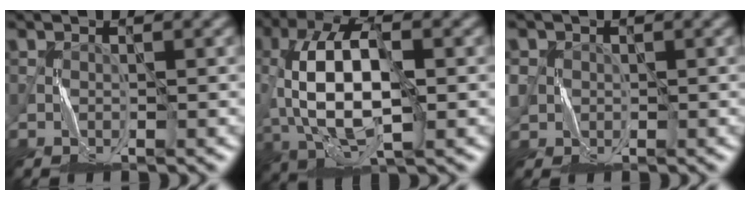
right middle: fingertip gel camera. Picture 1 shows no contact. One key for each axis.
{"total": 10.5, "fx": -0.9, "fy": 5.1, "fz": 9.1, "tx": -0.193, "ty": 0.010, "tz": -0.020}
{"total": 2.0, "fx": 0.1, "fy": 1.9, "fz": 0.1, "tx": -0.012, "ty": -0.002, "tz": 0.003}